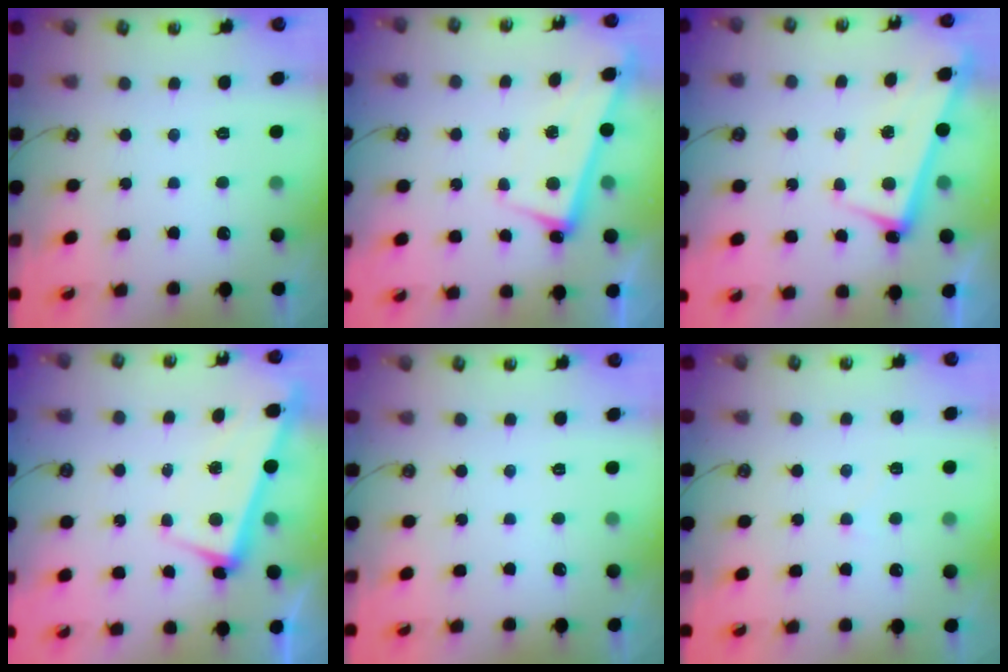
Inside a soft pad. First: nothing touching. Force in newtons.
{"total": 2.6, "press": 2.5, "slide": 0.7}
{"total": 2.8, "press": 2.7, "slide": 0.4}
{"total": 3.2, "press": 3.1, "slide": 0.8}
{"total": 0.0}
{"total": 2.0, "press": 2.0, "slide": 0.3}